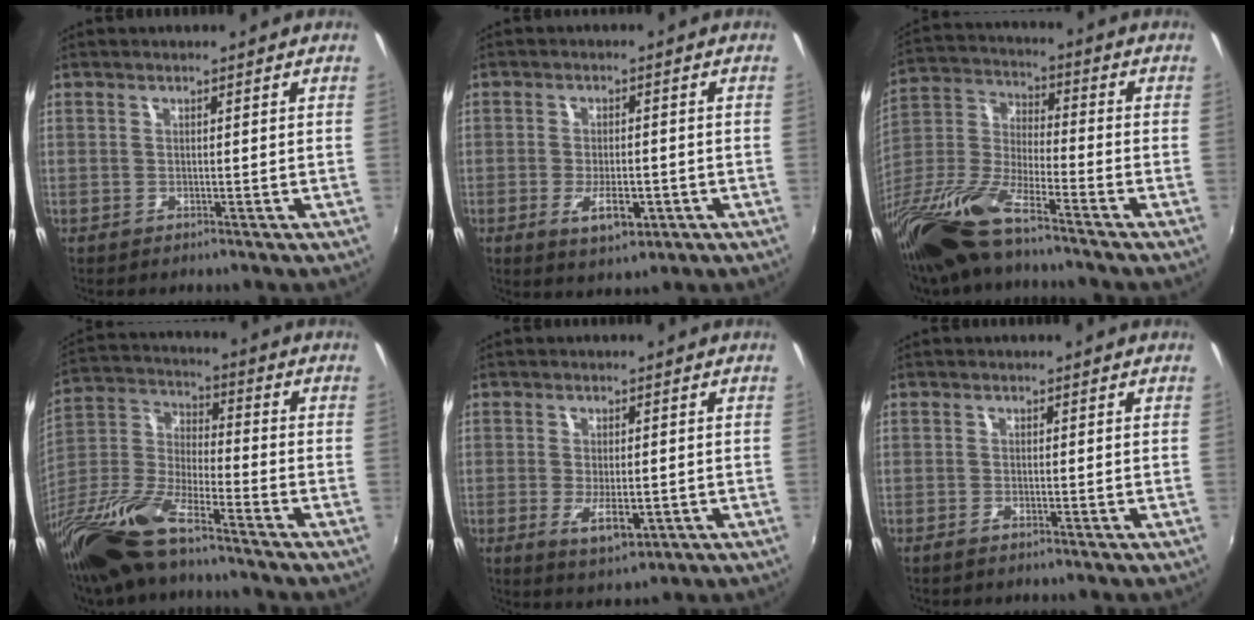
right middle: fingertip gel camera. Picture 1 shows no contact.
{"total": 6.1, "force": [-2.3, 2.8, 5.0], "torque": [-0.102, -0.013, -0.034]}
{"total": 17.8, "force": [-13.1, 3.8, 11.5], "torque": [-0.249, -0.030, -0.267]}
{"total": 18.9, "force": [-13.5, 5.3, 12.1], "torque": [-0.262, -0.025, -0.271]}
{"total": 5.6, "force": [-1.5, 2.4, 4.8], "torque": [-0.090, -0.016, -0.021]}
{"total": 1.1, "force": [-0.9, 0.1, 0.7], "torque": [-0.015, -0.003, -0.019]}